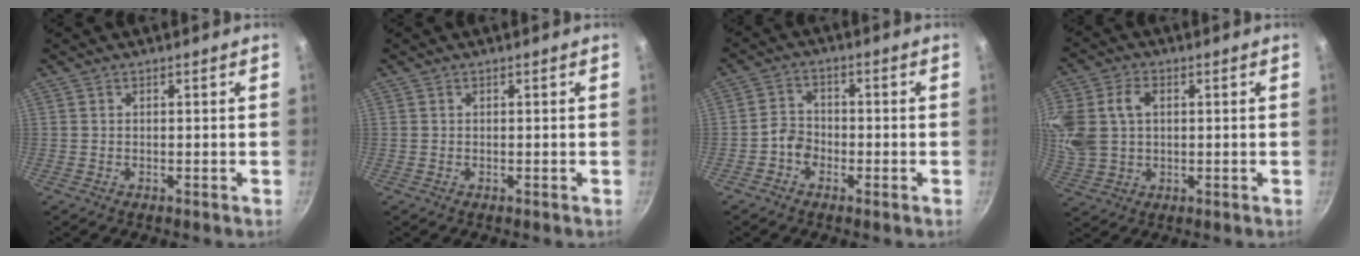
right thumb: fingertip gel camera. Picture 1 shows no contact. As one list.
[{"total": 0.0}, {"total": 4.2, "force": [-1.7, 3.3, 2.0], "torque": [-0.020, 0.020, -0.041]}, {"total": 16.4, "force": [2.8, 12.0, 10.8], "torque": [-0.279, 0.024, 0.065]}]